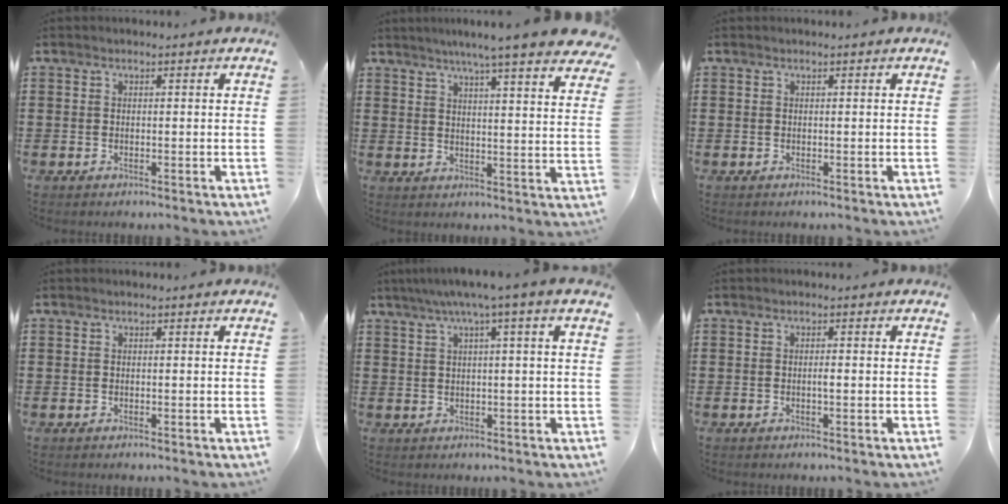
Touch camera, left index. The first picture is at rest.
{"total": 6.2, "force": [5.3, -0.9, 3.2], "torque": [-0.082, -0.026, 0.087]}
{"total": 0.0}
{"total": 0.0}
{"total": 3.8, "force": [1.8, -0.6, 3.3], "torque": [-0.068, 0.000, 0.026]}
{"total": 0.9, "force": [-0.1, 0.2, 0.9], "torque": [-0.019, -0.002, -0.002]}